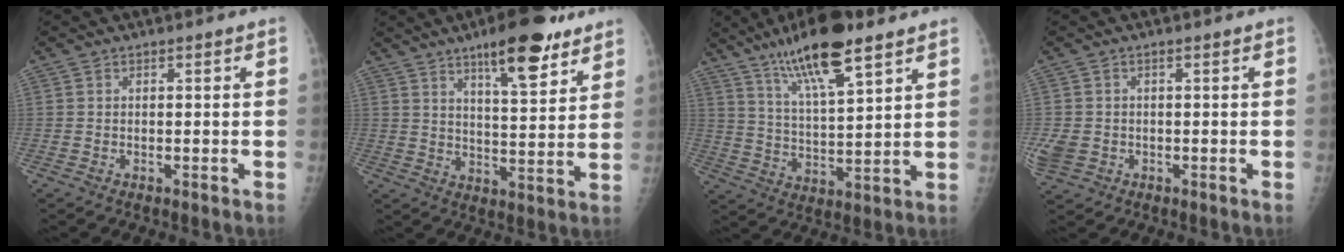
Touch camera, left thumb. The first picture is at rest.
{"total": 13.6, "force": [8.8, 3.7, 9.8], "torque": [-0.121, -0.046, 0.131]}
{"total": 14.7, "force": [9.5, 3.3, 10.7], "torque": [-0.182, -0.038, 0.176]}
{"total": 4.5, "force": [-0.9, 3.8, 2.3], "torque": [-0.054, 0.000, -0.009]}